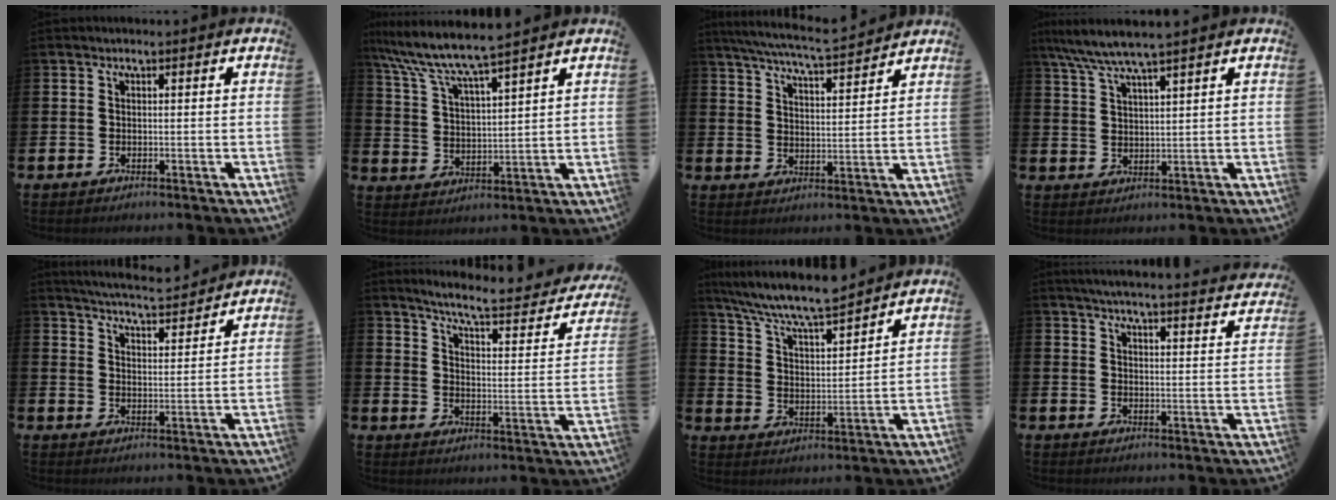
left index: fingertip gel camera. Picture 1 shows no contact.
{"total": 7.6, "force": [7.0, 0.2, 3.0], "torque": [-0.088, -0.039, 0.121]}
{"total": 6.5, "force": [6.3, 0.0, 1.8], "torque": [-0.059, -0.041, 0.111]}
{"total": 5.4, "force": [4.9, 0.0, 2.4], "torque": [-0.065, -0.017, 0.087]}
{"total": 5.7, "force": [5.6, 0.3, 1.0], "torque": [-0.032, -0.037, 0.097]}
{"total": 6.3, "force": [5.7, 0.4, 2.7], "torque": [-0.072, -0.045, 0.088]}
{"total": 8.3, "force": [7.9, 0.6, 2.6], "torque": [-0.084, -0.052, 0.140]}
{"total": 5.0, "force": [4.9, -0.2, 1.0], "torque": [-0.031, -0.037, 0.085]}